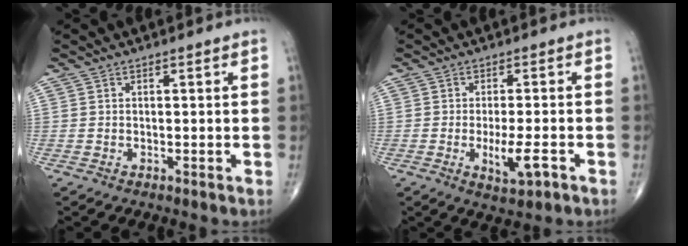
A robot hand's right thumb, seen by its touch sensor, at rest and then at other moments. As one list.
[{"total": 5.6, "force": [-2.0, 1.6, 4.9], "torque": [-0.081, -0.003, -0.027]}]